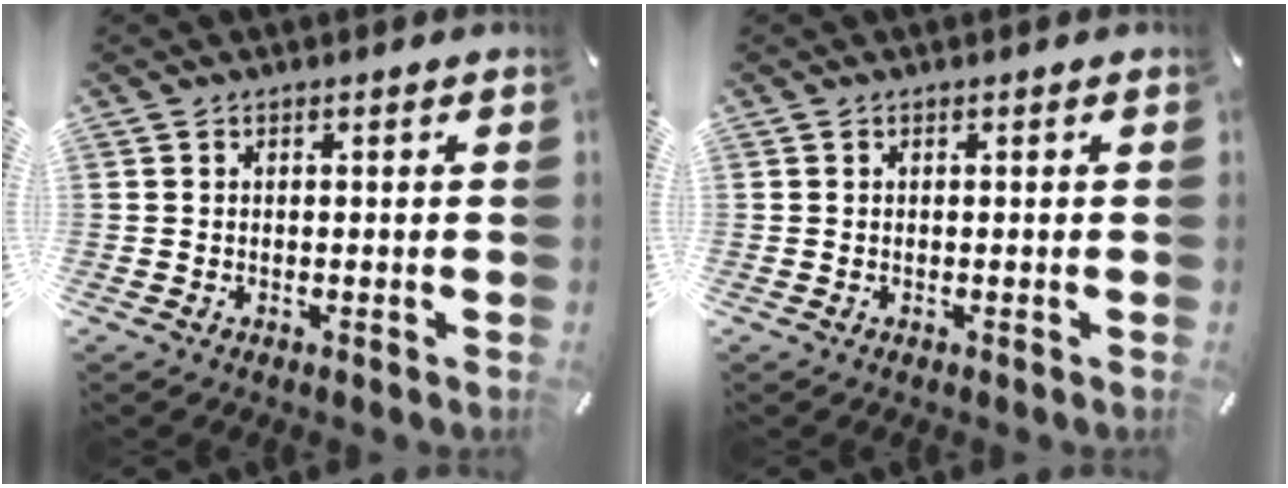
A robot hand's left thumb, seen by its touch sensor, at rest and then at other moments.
{"total": 0.0}